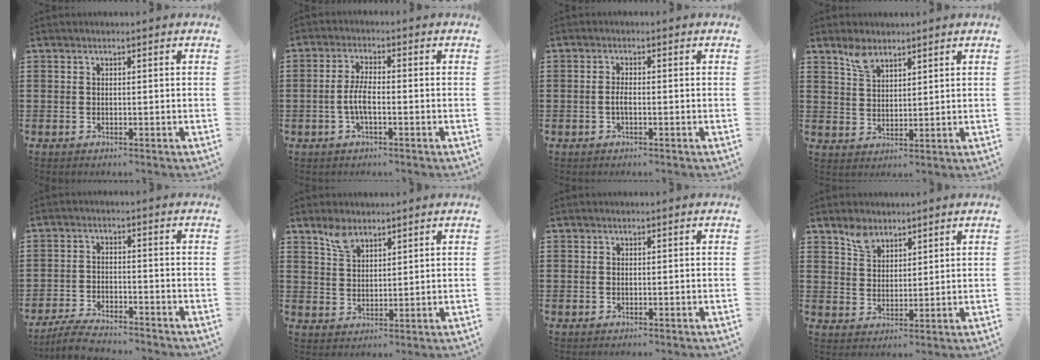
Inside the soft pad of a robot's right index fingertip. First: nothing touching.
{"total": 4.3, "force": [-1.0, 1.3, 4.0], "torque": [-0.093, -0.004, -0.026]}
{"total": 1.9, "force": [-0.4, 0.5, 1.7], "torque": [-0.041, -0.003, -0.011]}
{"total": 4.0, "force": [3.0, 1.8, 2.0], "torque": [-0.048, 0.003, 0.057]}
{"total": 4.2, "force": [-4.1, 0.4, 1.1], "torque": [-0.027, 0.003, -0.083]}
{"total": 4.1, "force": [3.0, 1.9, 2.0], "torque": [-0.048, 0.003, 0.057]}
{"total": 0.0}
{"total": 4.0, "force": [3.1, 2.2, 1.2], "torque": [-0.034, 0.006, 0.060]}